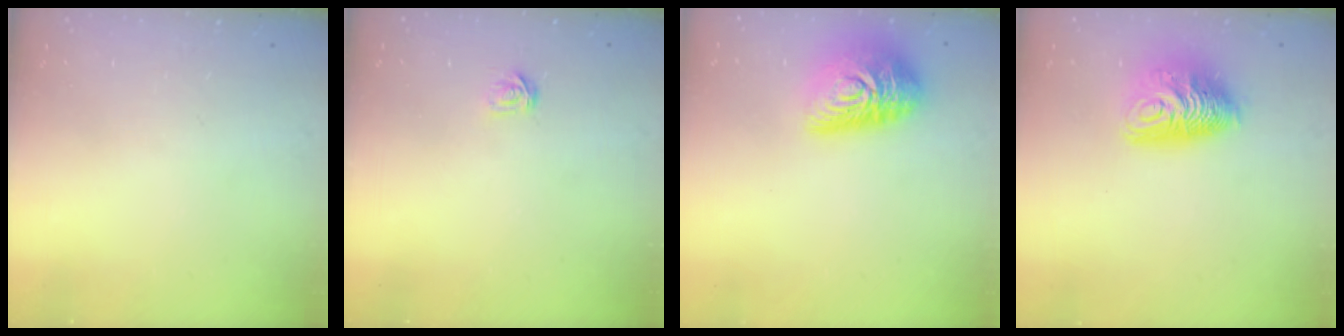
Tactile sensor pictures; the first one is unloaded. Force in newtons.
{"total": 2.4, "press": 2.4, "slide": 0.2}
{"total": 15.0, "press": 15.0, "slide": 1.0}
{"total": 10.6, "press": 10.6, "slide": 0.8}